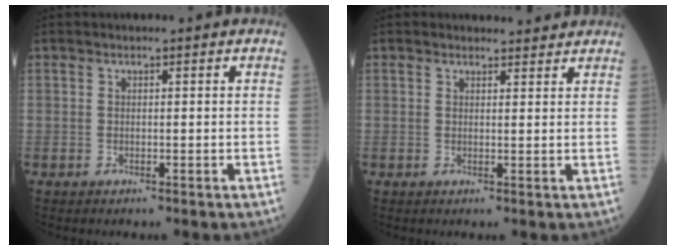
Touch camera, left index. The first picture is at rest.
{"total": 3.5, "force": [3.3, 1.0, 0.2], "torque": [-0.001, 0.004, 0.036]}